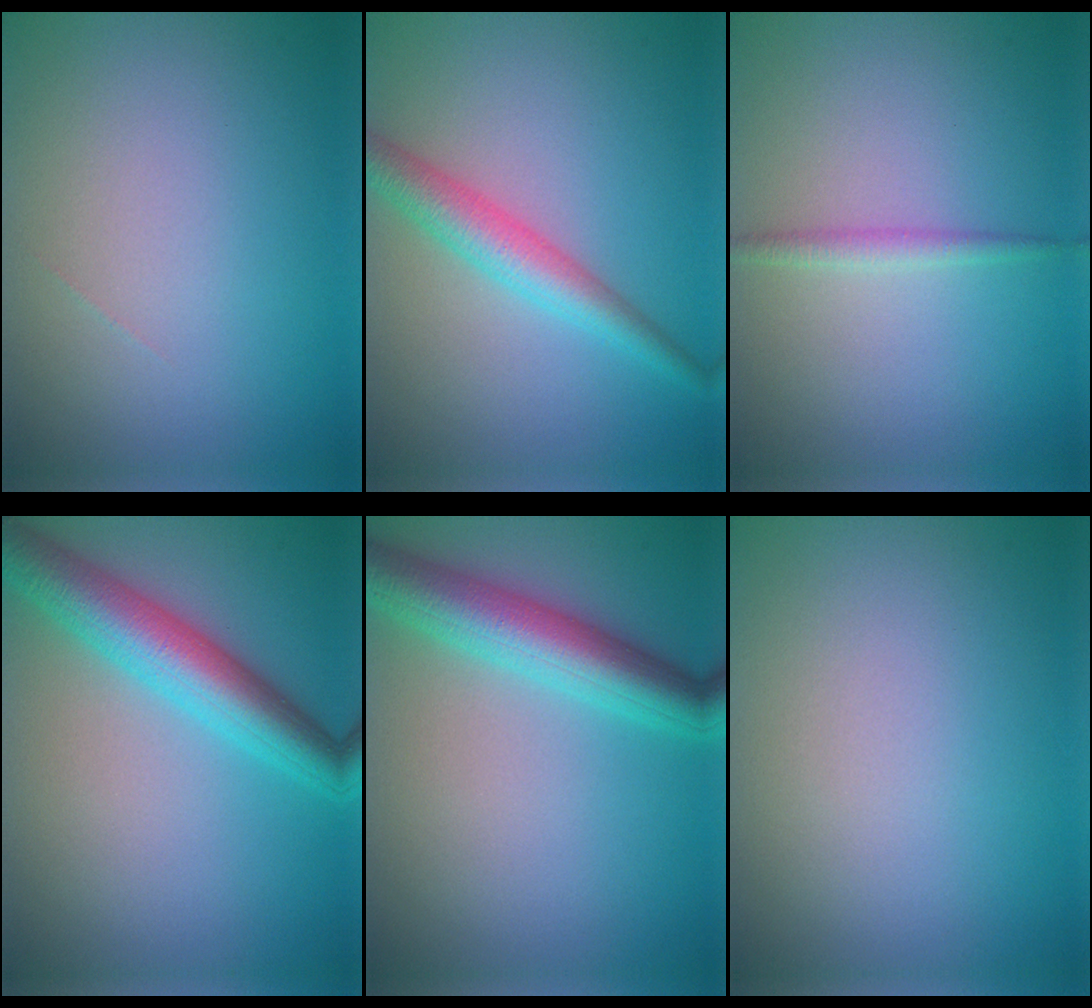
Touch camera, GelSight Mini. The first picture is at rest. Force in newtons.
{"total": 3.7, "press": 3.7, "slide": 0.0}
{"total": 1.3, "press": 1.3, "slide": 0.1}
{"total": 6.4, "press": 6.4, "slide": 0.1}
{"total": 6.2, "press": 6.2, "slide": 0.1}
{"total": 0.0}